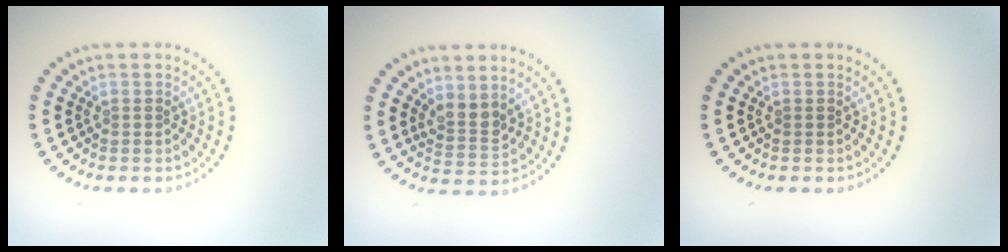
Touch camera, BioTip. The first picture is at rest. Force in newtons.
{"total": 2.3, "press": 1.9, "slide": 1.3}
{"total": 0.0}